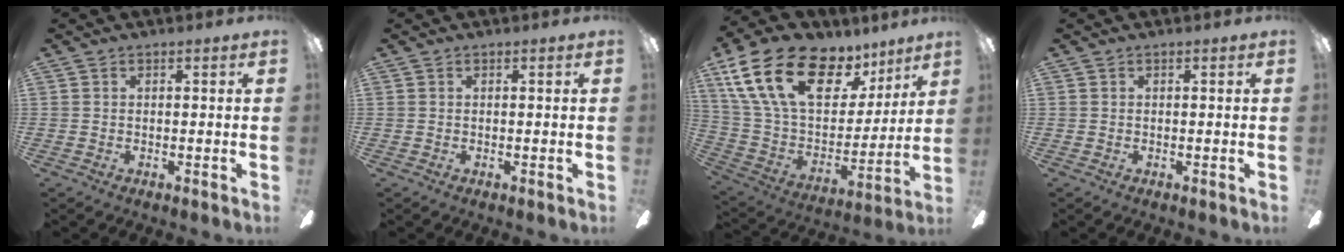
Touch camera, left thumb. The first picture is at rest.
{"total": 0.0}
{"total": 24.1, "force": [13.0, 13.6, 15.1], "torque": [-0.281, -0.057, 0.238]}
{"total": 0.0}